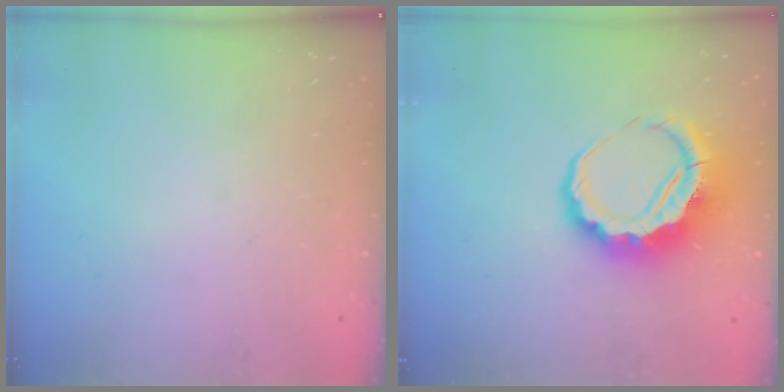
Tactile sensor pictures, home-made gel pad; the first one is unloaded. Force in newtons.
{"total": 9.2, "press": 9.0, "slide": 1.9}